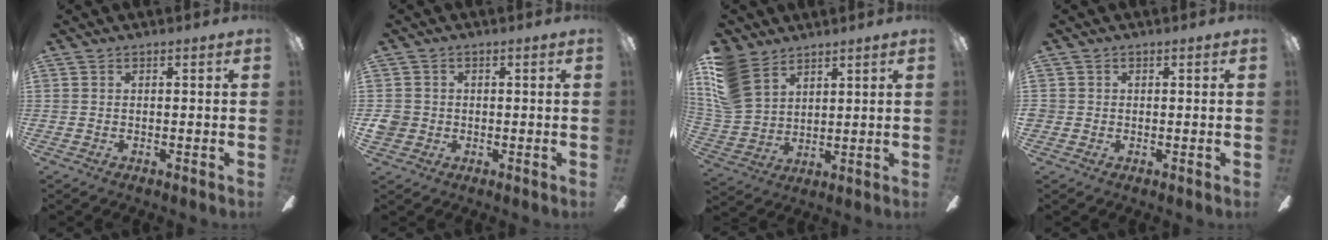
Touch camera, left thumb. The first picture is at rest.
{"total": 3.7, "force": [-0.4, 3.5, 1.1], "torque": [-0.022, 0.002, -0.008]}
{"total": 12.4, "force": [7.7, 7.7, 6.0], "torque": [-0.158, -0.020, 0.152]}
{"total": 1.0, "force": [0.0, 1.0, 0.2], "torque": [-0.005, 0.002, -0.001]}